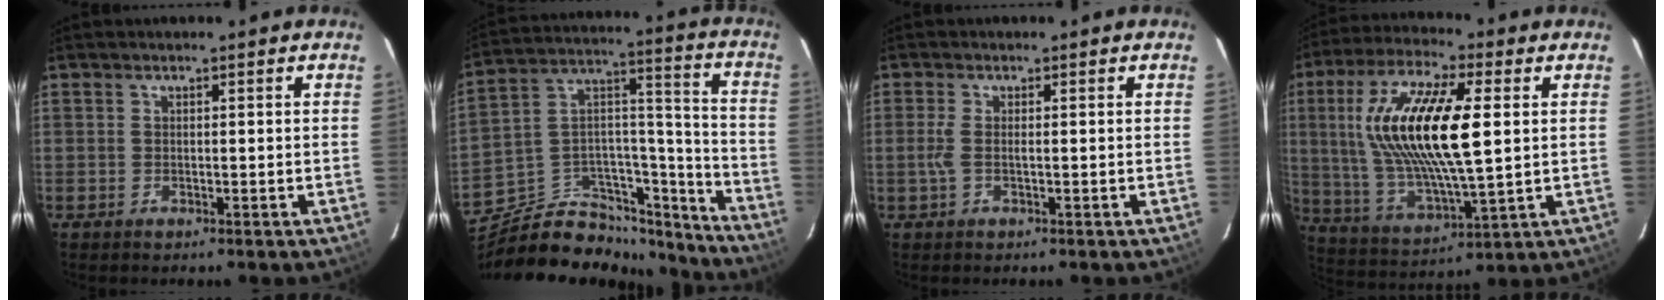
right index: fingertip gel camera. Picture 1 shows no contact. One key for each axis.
{"total": 21.9, "fx": -17.3, "fy": 10.9, "fz": 7.8, "tx": -0.139, "ty": 0.091, "tz": -0.253}
{"total": 2.3, "fx": -0.3, "fy": 0.0, "fz": 2.3, "tx": -0.049, "ty": -0.001, "tz": -0.007}
{"total": 20.5, "fx": 3.8, "fy": 6.1, "fz": 19.2, "tx": -0.377, "ty": 0.007, "tz": 0.078}